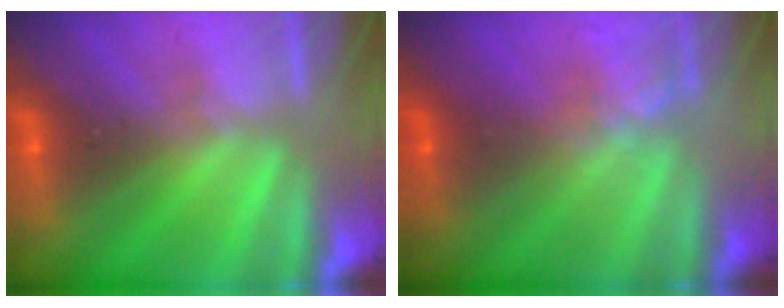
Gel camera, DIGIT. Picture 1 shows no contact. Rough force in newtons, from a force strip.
{"total": 3.8}